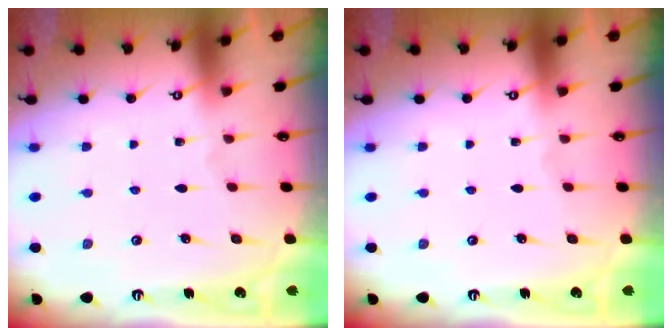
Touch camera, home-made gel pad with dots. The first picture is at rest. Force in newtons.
{"total": 0.0}